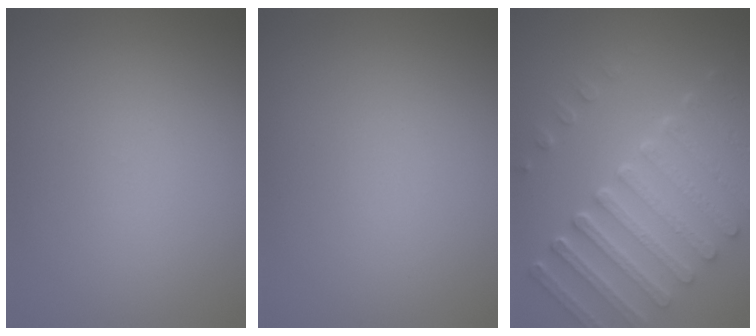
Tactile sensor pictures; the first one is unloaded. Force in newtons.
{"total": 0.0}
{"total": 7.0, "press": 5.2, "slide": 4.7}